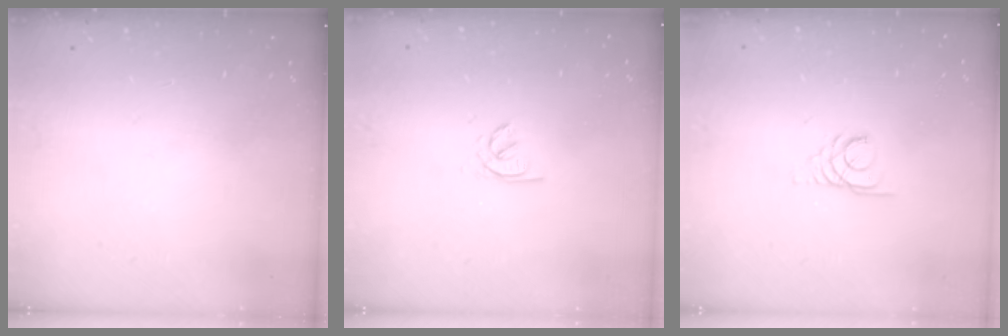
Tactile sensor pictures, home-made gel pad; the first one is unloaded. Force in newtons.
{"total": 1.7, "press": 1.6, "slide": 0.4}
{"total": 3.1, "press": 3.0, "slide": 0.2}